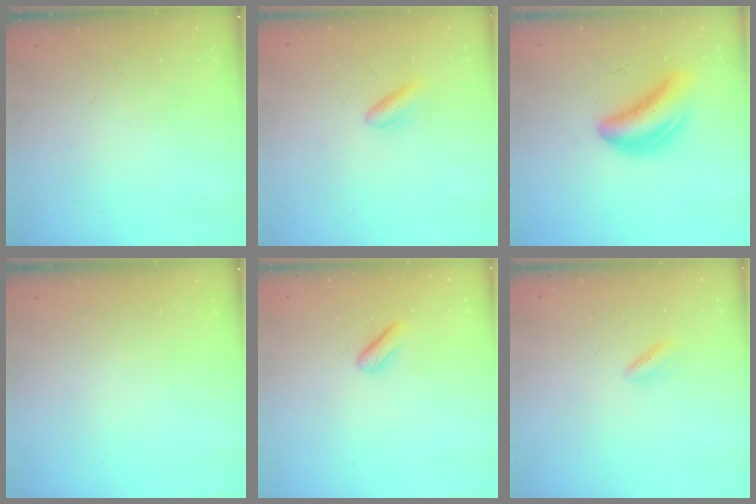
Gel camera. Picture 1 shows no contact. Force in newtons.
{"total": 4.2, "press": 3.9, "slide": 1.6}
{"total": 6.6, "press": 6.1, "slide": 2.7}
{"total": 0.0}
{"total": 3.5, "press": 3.4, "slide": 0.6}
{"total": 1.6, "press": 1.4, "slide": 0.8}